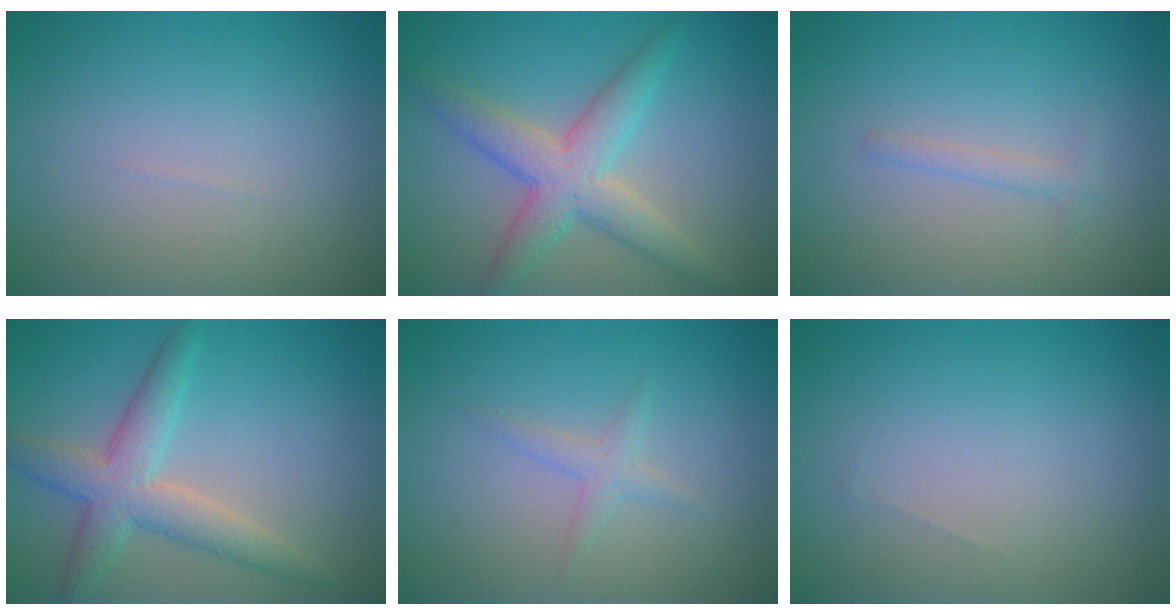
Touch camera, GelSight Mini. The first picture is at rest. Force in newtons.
{"total": 5.0, "press": 5.0, "slide": 0.3}
{"total": 1.0, "press": 1.0, "slide": 0.0}
{"total": 4.5, "press": 4.5, "slide": 0.0}
{"total": 1.3, "press": 1.3, "slide": 0.1}
{"total": 0.0}